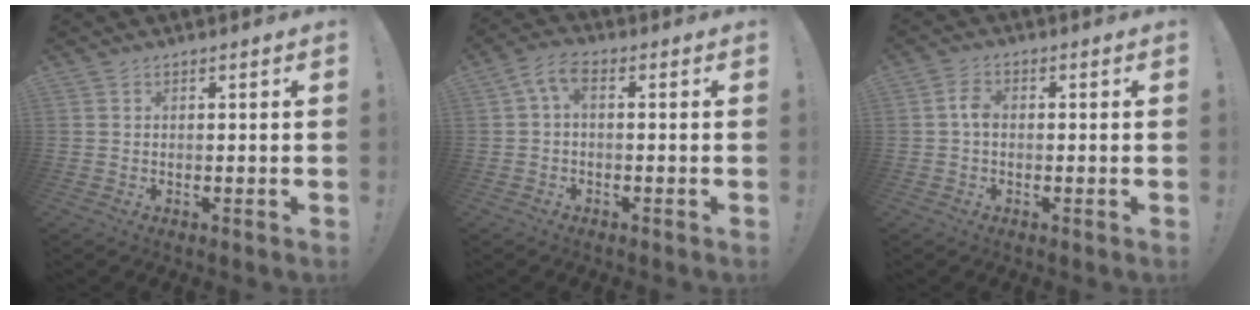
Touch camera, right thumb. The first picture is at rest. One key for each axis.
{"total": 4.8, "fx": 0.3, "fy": 1.9, "fz": 4.4, "tx": -0.091, "ty": 0.000, "tz": 0.008}
{"total": 5.3, "fx": -0.3, "fy": 3.6, "fz": 3.9, "tx": -0.076, "ty": 0.017, "tz": -0.004}